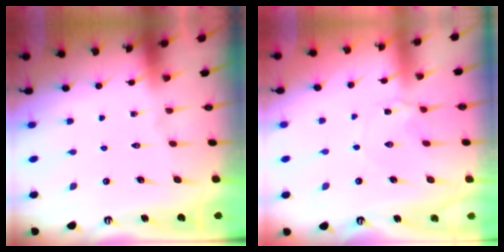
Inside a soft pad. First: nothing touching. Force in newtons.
{"total": 3.8, "press": 3.8, "slide": 0.5}